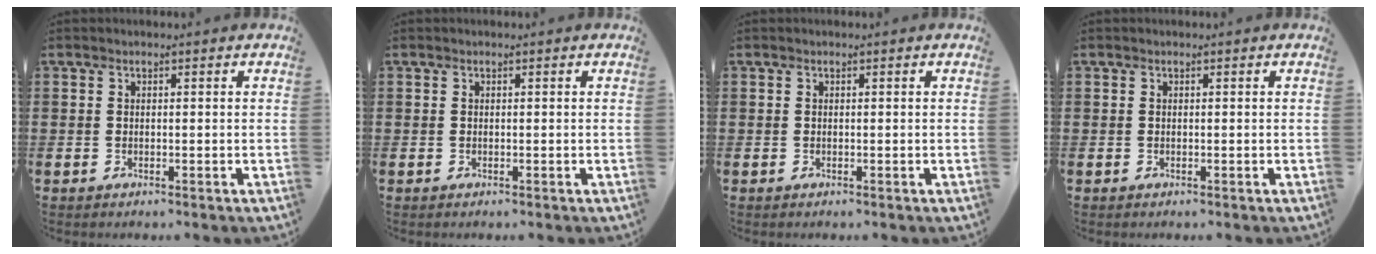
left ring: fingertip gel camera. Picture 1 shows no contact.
{"total": 0.0}
{"total": 0.0}
{"total": 0.0}